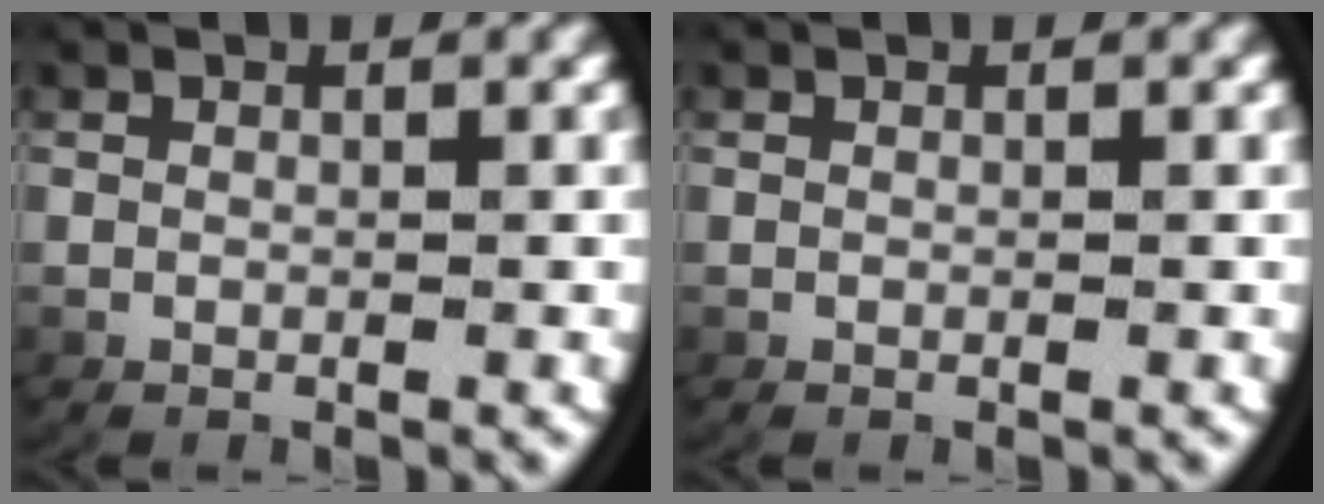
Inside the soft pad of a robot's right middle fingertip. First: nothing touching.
{"total": 0.0}